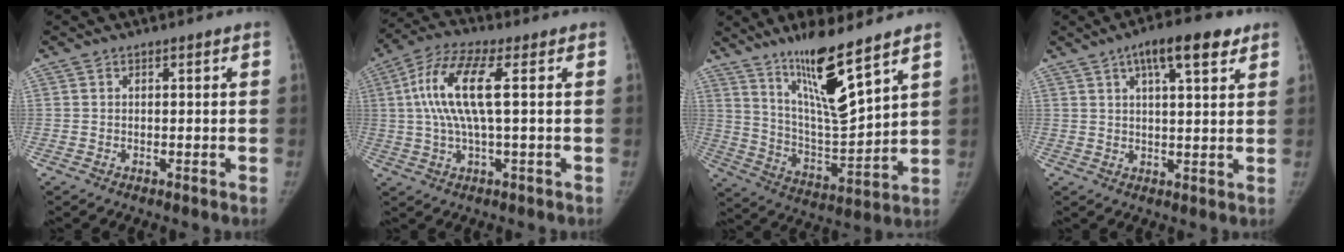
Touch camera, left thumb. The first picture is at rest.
{"total": 11.5, "force": [1.7, 2.8, 11.0], "torque": [-0.251, 0.021, 0.028]}
{"total": 15.2, "force": [10.3, 2.0, 11.0], "torque": [-0.182, -0.078, 0.198]}
{"total": 9.9, "force": [5.5, 3.1, 7.7], "torque": [-0.101, -0.010, 0.080]}